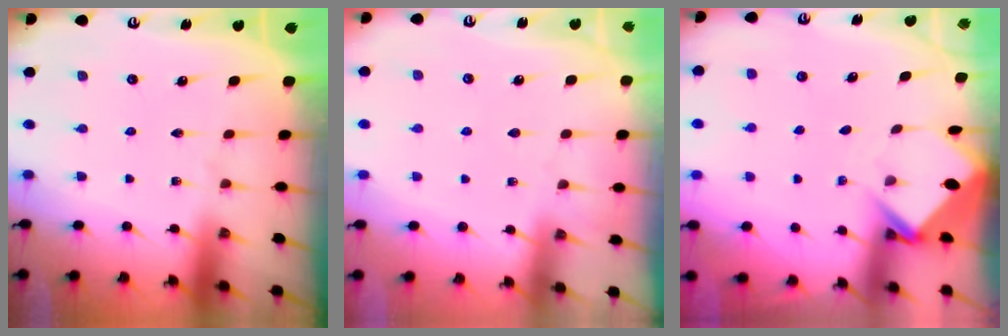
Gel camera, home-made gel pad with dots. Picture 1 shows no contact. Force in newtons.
{"total": 3.7, "press": 3.6, "slide": 0.6}
{"total": 3.7, "press": 3.7, "slide": 0.2}